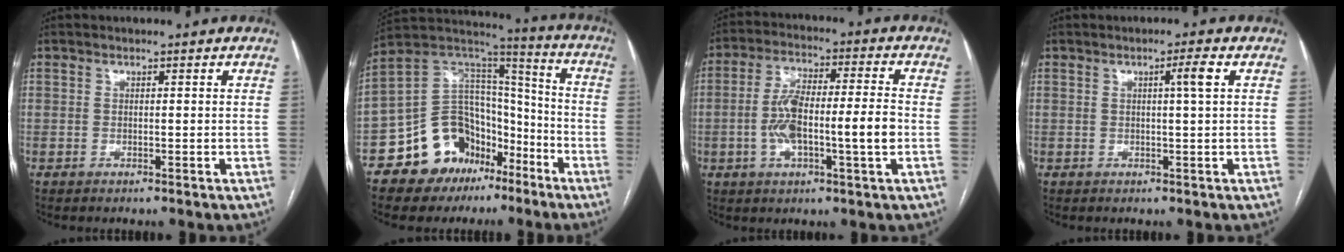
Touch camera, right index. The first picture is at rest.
{"total": 16.5, "force": [-9.3, 11.5, 7.4], "torque": [-0.123, 0.087, -0.149]}
{"total": 11.5, "force": [-1.9, 2.0, 11.2], "torque": [-0.212, 0.019, -0.033]}
{"total": 2.5, "force": [0.6, -0.5, 2.4], "torque": [-0.038, 0.000, 0.011]}